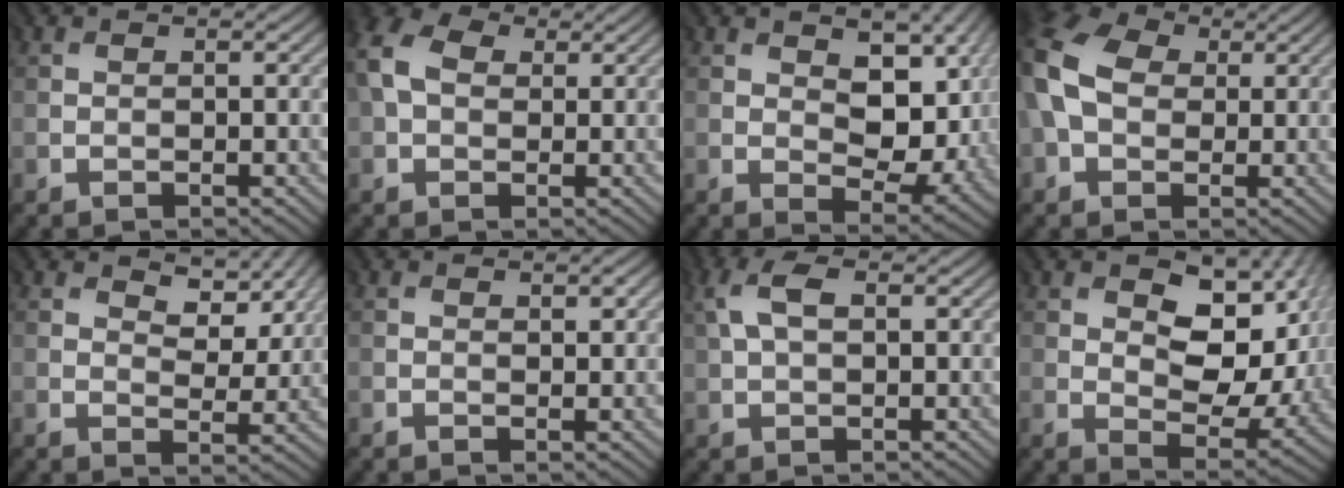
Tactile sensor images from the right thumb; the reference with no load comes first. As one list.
[{"total": 7.0, "force": [1.5, 5.1, 4.5], "torque": [-0.124, 0.010, 0.021]}, {"total": 10.2, "force": [1.3, 6.1, 8.1], "torque": [-0.131, -0.012, 0.029]}, {"total": 11.1, "force": [1.2, 8.3, 7.3], "torque": [-0.203, -0.008, 0.028]}, {"total": 6.3, "force": [3.8, 3.3, 3.9], "torque": [-0.069, -0.007, 0.066]}, {"total": 1.1, "force": [0.6, 0.5, 0.7], "torque": [-0.009, -0.004, 0.014]}, {"total": 4.5, "force": [1.6, 2.3, 3.4], "torque": [-0.085, 0.012, 0.029]}, {"total": 11.4, "force": [2.4, 7.0, 8.6], "torque": [-0.135, -0.011, 0.050]}]